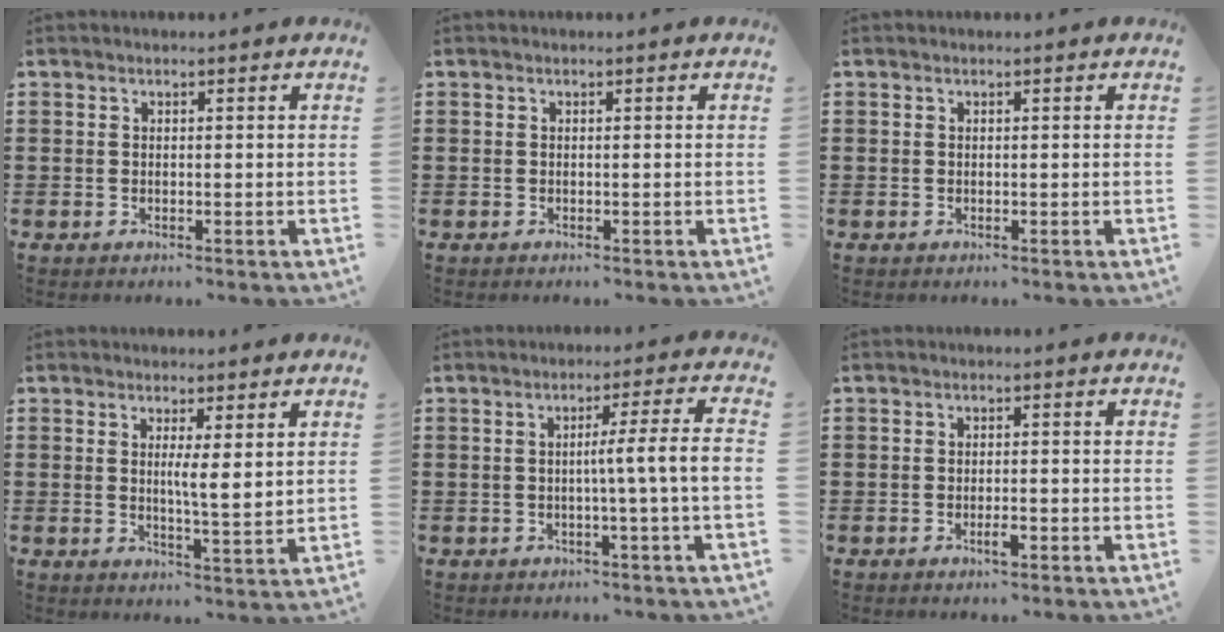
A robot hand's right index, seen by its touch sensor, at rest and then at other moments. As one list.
[{"total": 0.0}, {"total": 0.0}, {"total": 3.8, "force": [1.4, 0.2, 3.5], "torque": [-0.064, -0.007, 0.021]}, {"total": 5.9, "force": [-0.6, -1.0, 5.8], "torque": [-0.105, -0.010, -0.016]}, {"total": 2.1, "force": [-1.0, 0.5, 1.7], "torque": [-0.031, 0.000, -0.018]}]